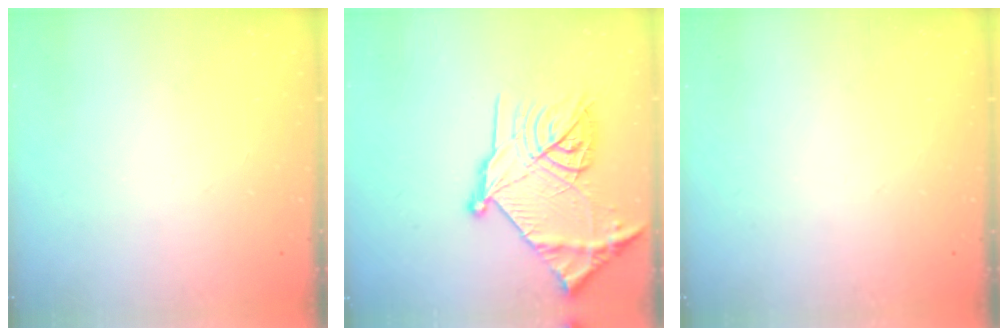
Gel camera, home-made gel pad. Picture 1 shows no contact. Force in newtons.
{"total": 23.6, "press": 23.5, "slide": 2.1}
{"total": 0.0}